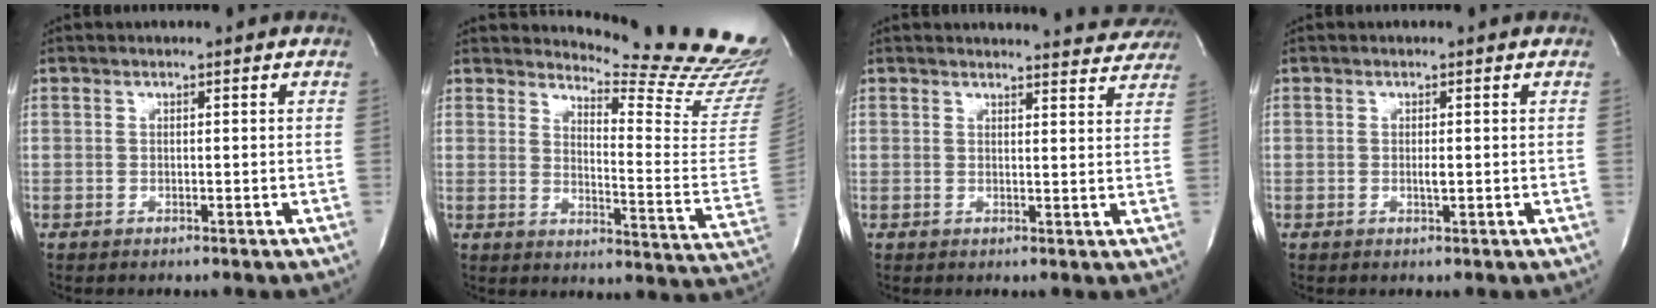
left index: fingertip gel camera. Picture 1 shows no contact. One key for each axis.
{"total": 17.8, "fx": 17.2, "fy": 0.0, "fz": 4.8, "tx": -0.072, "ty": -0.162, "tz": 0.192}
{"total": 9.8, "fx": 9.7, "fy": 1.4, "fz": 0.9, "tx": 0.008, "ty": -0.035, "tz": 0.084}
{"total": 1.0, "fx": -0.7, "fy": 0.1, "fz": 0.6, "tx": -0.014, "ty": -0.011, "tz": -0.012}